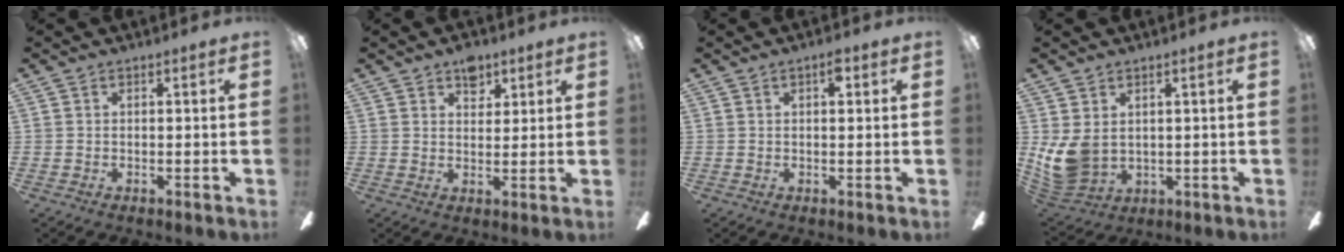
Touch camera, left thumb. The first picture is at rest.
{"total": 5.9, "force": [4.1, 3.5, 2.4], "torque": [-0.018, -0.016, 0.070]}
{"total": 2.5, "force": [1.3, 1.1, 1.8], "torque": [-0.023, -0.001, 0.019]}
{"total": 8.8, "force": [1.4, 6.5, 5.7], "torque": [-0.136, -0.015, 0.030]}